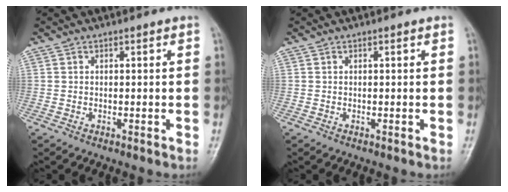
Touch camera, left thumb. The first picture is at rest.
{"total": 0.0}